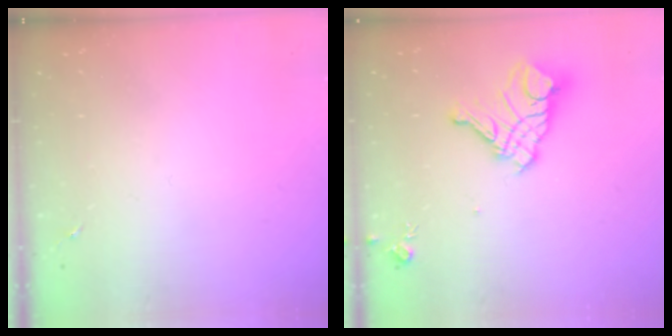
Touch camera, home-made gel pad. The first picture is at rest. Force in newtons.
{"total": 14.3, "press": 14.2, "slide": 1.6}